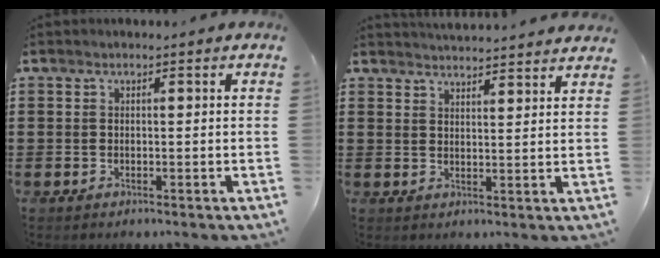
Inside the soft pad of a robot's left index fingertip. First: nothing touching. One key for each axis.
{"total": 3.2, "fx": 3.2, "fy": -0.3, "fz": -0.1, "tx": -0.008, "ty": -0.014, "tz": 0.059}